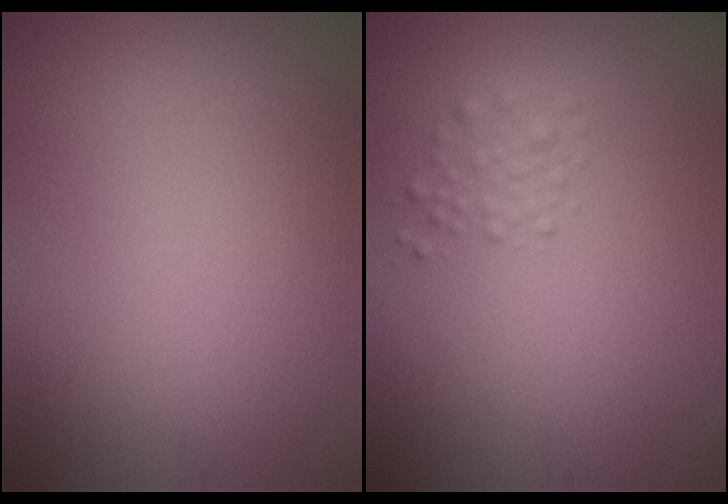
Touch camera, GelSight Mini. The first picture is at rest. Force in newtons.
{"total": 1.4, "press": 1.3, "slide": 0.1}